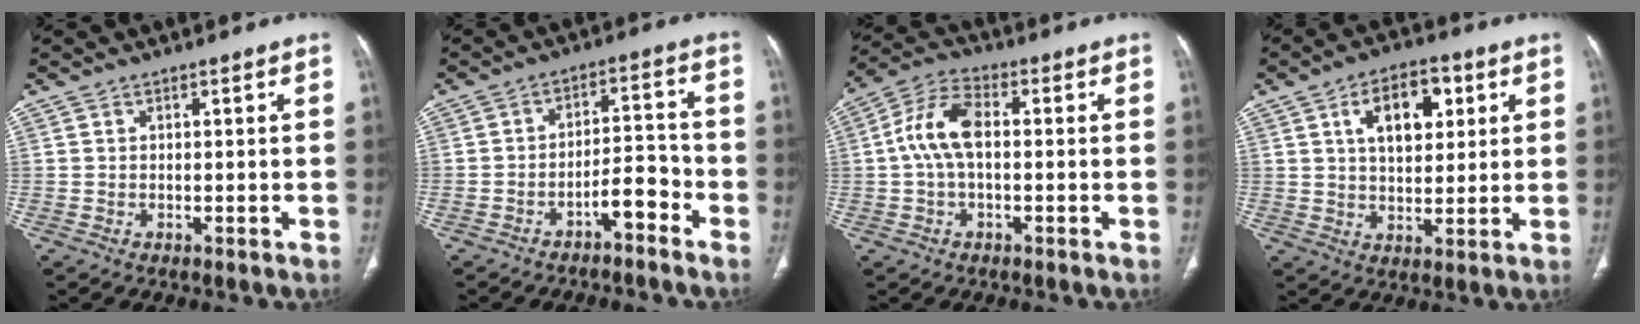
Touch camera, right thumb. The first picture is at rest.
{"total": 6.0, "force": [-3.8, 2.3, 4.1], "torque": [-0.054, 0.047, -0.059]}
{"total": 9.1, "force": [0.2, 5.0, 7.6], "torque": [-0.158, 0.027, -0.002]}
{"total": 11.2, "force": [3.9, 6.4, 8.3], "torque": [-0.100, -0.003, 0.061]}